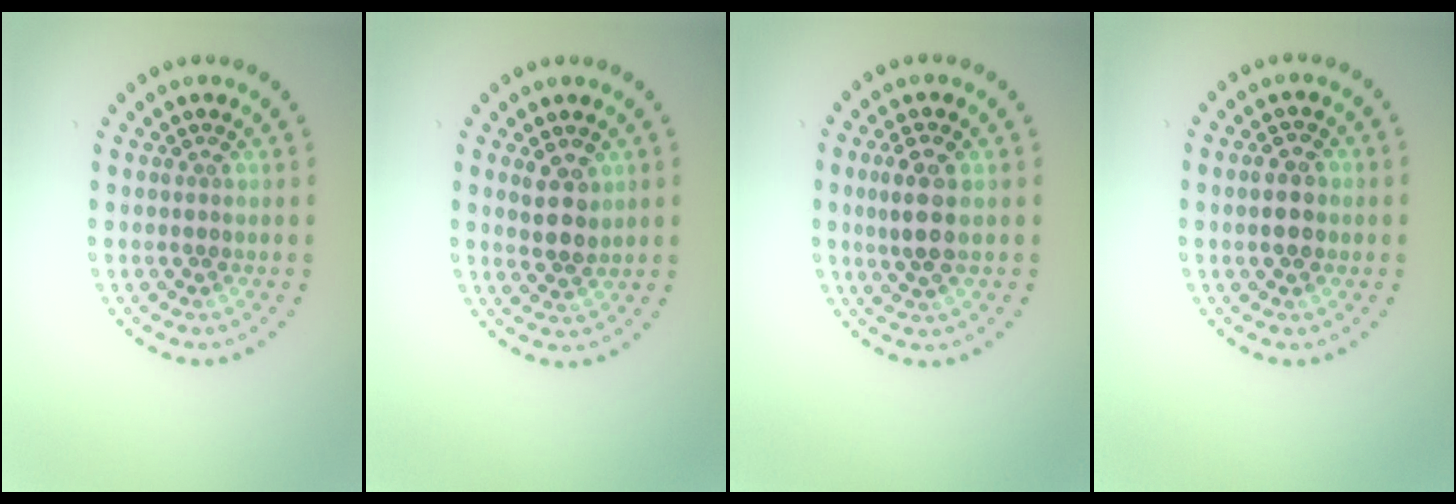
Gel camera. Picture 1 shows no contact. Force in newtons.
{"total": 2.5, "press": 2.4, "slide": 0.9}
{"total": 2.9, "press": 2.7, "slide": 1.0}
{"total": 2.2, "press": 2.2, "slide": 0.1}